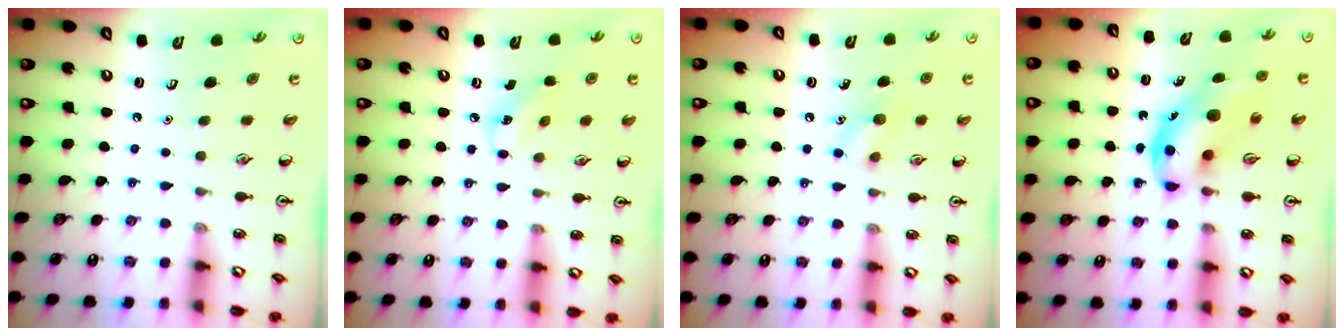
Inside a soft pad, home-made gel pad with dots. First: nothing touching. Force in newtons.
{"total": 3.6, "press": 3.4, "slide": 1.1}
{"total": 7.5, "press": 7.3, "slide": 1.3}
{"total": 10.9, "press": 10.4, "slide": 3.1}